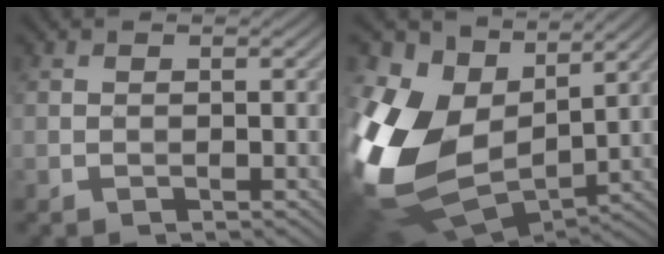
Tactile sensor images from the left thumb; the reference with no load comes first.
{"total": 16.8, "force": [2.1, 12.1, 11.4], "torque": [-0.293, -0.009, 0.065]}